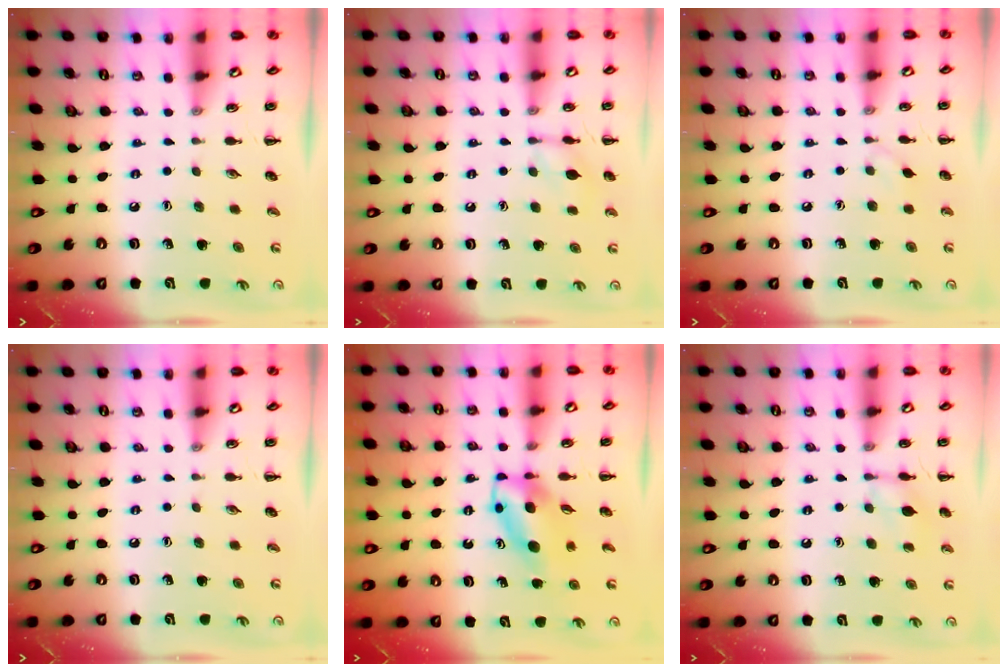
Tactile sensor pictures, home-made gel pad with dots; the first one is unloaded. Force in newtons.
{"total": 7.3, "press": 7.2, "slide": 1.5}
{"total": 2.9, "press": 2.7, "slide": 1.1}
{"total": 0.0}
{"total": 6.1, "press": 6.0, "slide": 1.1}
{"total": 8.7, "press": 8.7, "slide": 1.0}